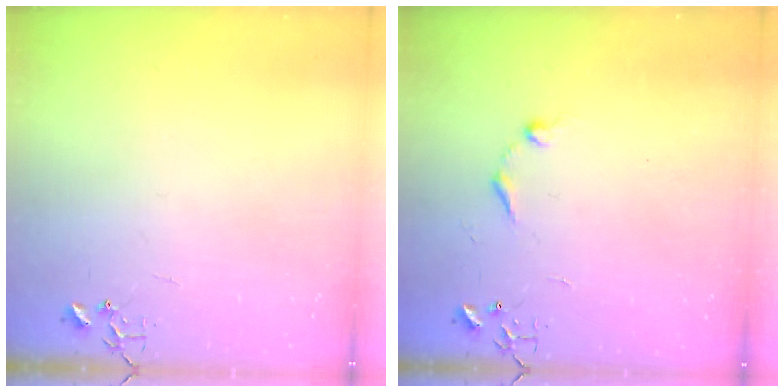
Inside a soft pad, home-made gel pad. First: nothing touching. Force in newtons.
{"total": 7.1, "press": 7.1, "slide": 0.8}